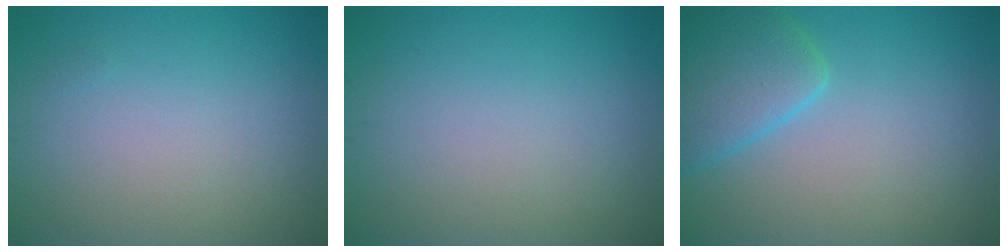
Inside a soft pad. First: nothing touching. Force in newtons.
{"total": 0.0}
{"total": 4.6, "press": 4.6, "slide": 0.4}